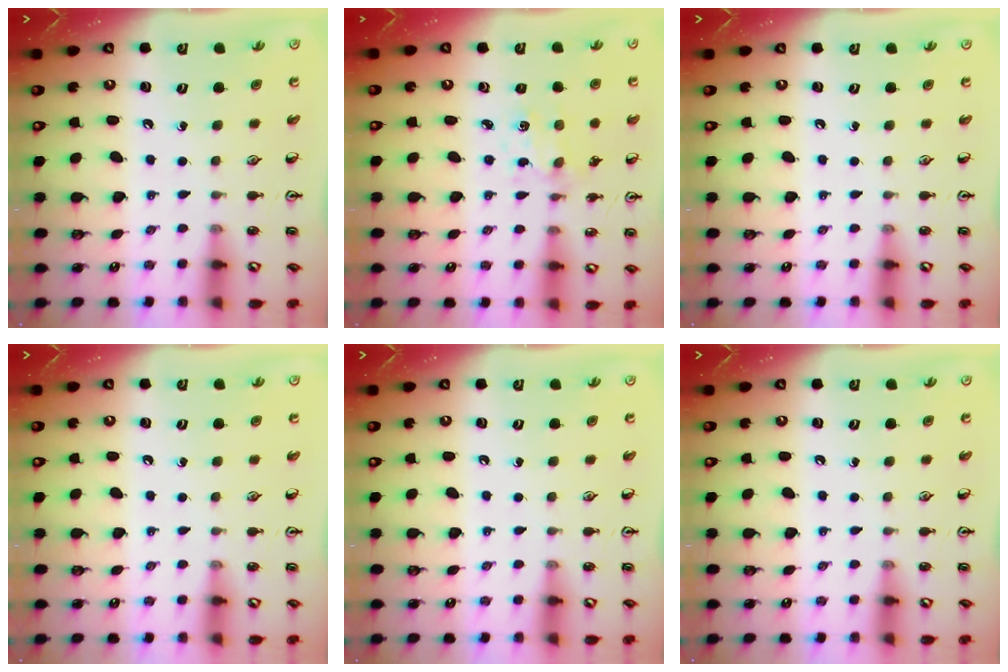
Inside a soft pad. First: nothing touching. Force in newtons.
{"total": 1.4, "press": 1.4, "slide": 0.3}
{"total": 0.0}
{"total": 0.0}
{"total": 0.0}
{"total": 0.0}